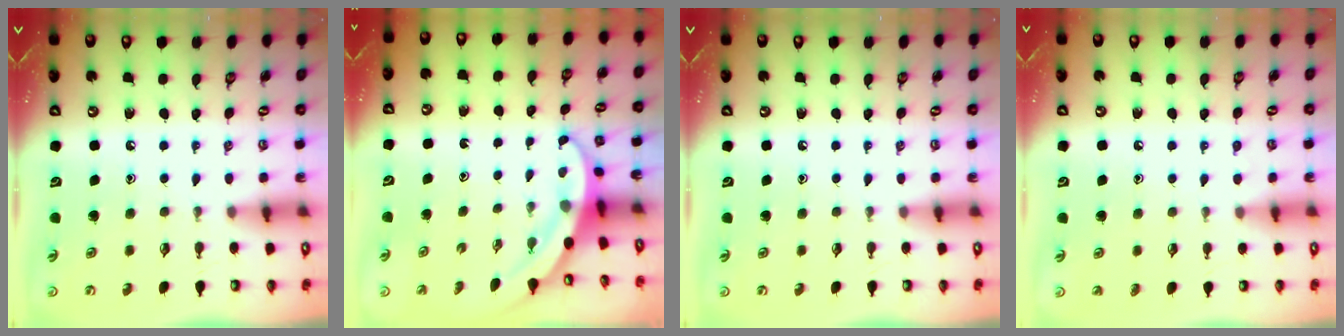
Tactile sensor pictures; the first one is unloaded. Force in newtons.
{"total": 3.2, "press": 3.2, "slide": 0.1}
{"total": 0.0}
{"total": 3.2, "press": 3.2, "slide": 0.3}